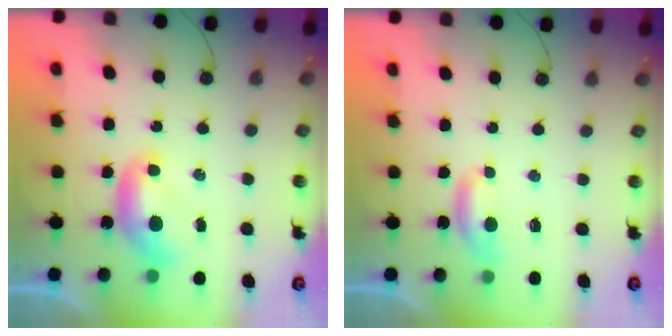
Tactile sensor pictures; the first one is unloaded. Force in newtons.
{"total": 2.3, "press": 2.3, "slide": 0.4}